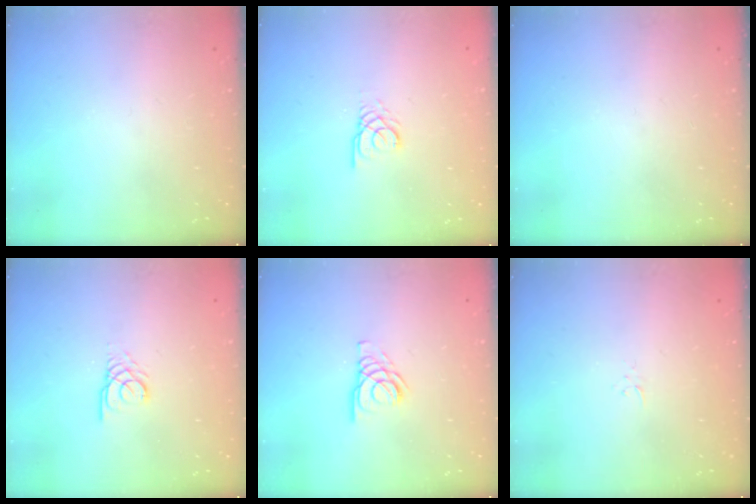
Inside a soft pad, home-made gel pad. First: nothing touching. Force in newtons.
{"total": 2.2, "press": 2.1, "slide": 0.2}
{"total": 0.0}
{"total": 2.6, "press": 2.6, "slide": 0.2}
{"total": 4.8, "press": 4.8, "slide": 0.6}
{"total": 2.3, "press": 2.3, "slide": 0.3}